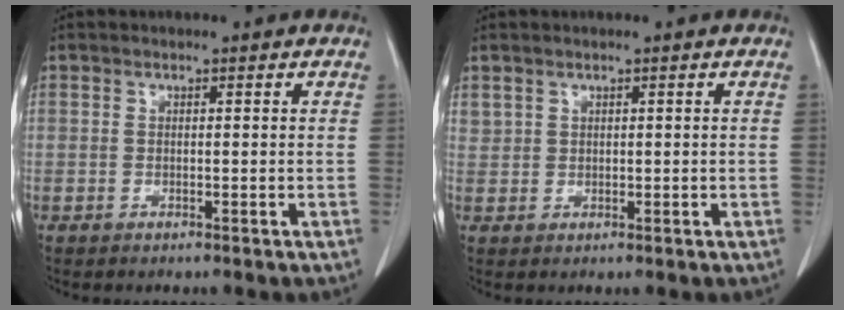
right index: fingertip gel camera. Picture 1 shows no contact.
{"total": 1.4, "force": [0.9, 1.0, 0.3], "torque": [-0.001, 0.006, 0.021]}